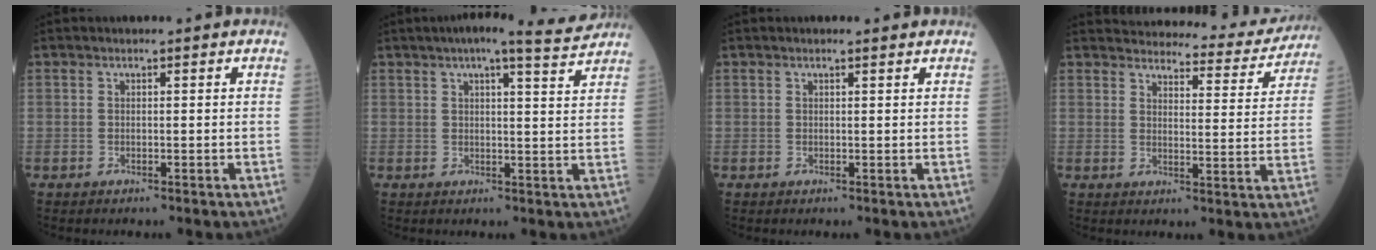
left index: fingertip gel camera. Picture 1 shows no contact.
{"total": 7.8, "force": [6.8, -0.3, 3.7], "torque": [-0.056, 0.006, 0.079]}
{"total": 0.9, "force": [0.8, 0.1, 0.4], "torque": [-0.011, 0.004, 0.011]}
{"total": 17.9, "force": [17.1, 3.7, 3.6], "torque": [-0.030, -0.037, 0.194]}